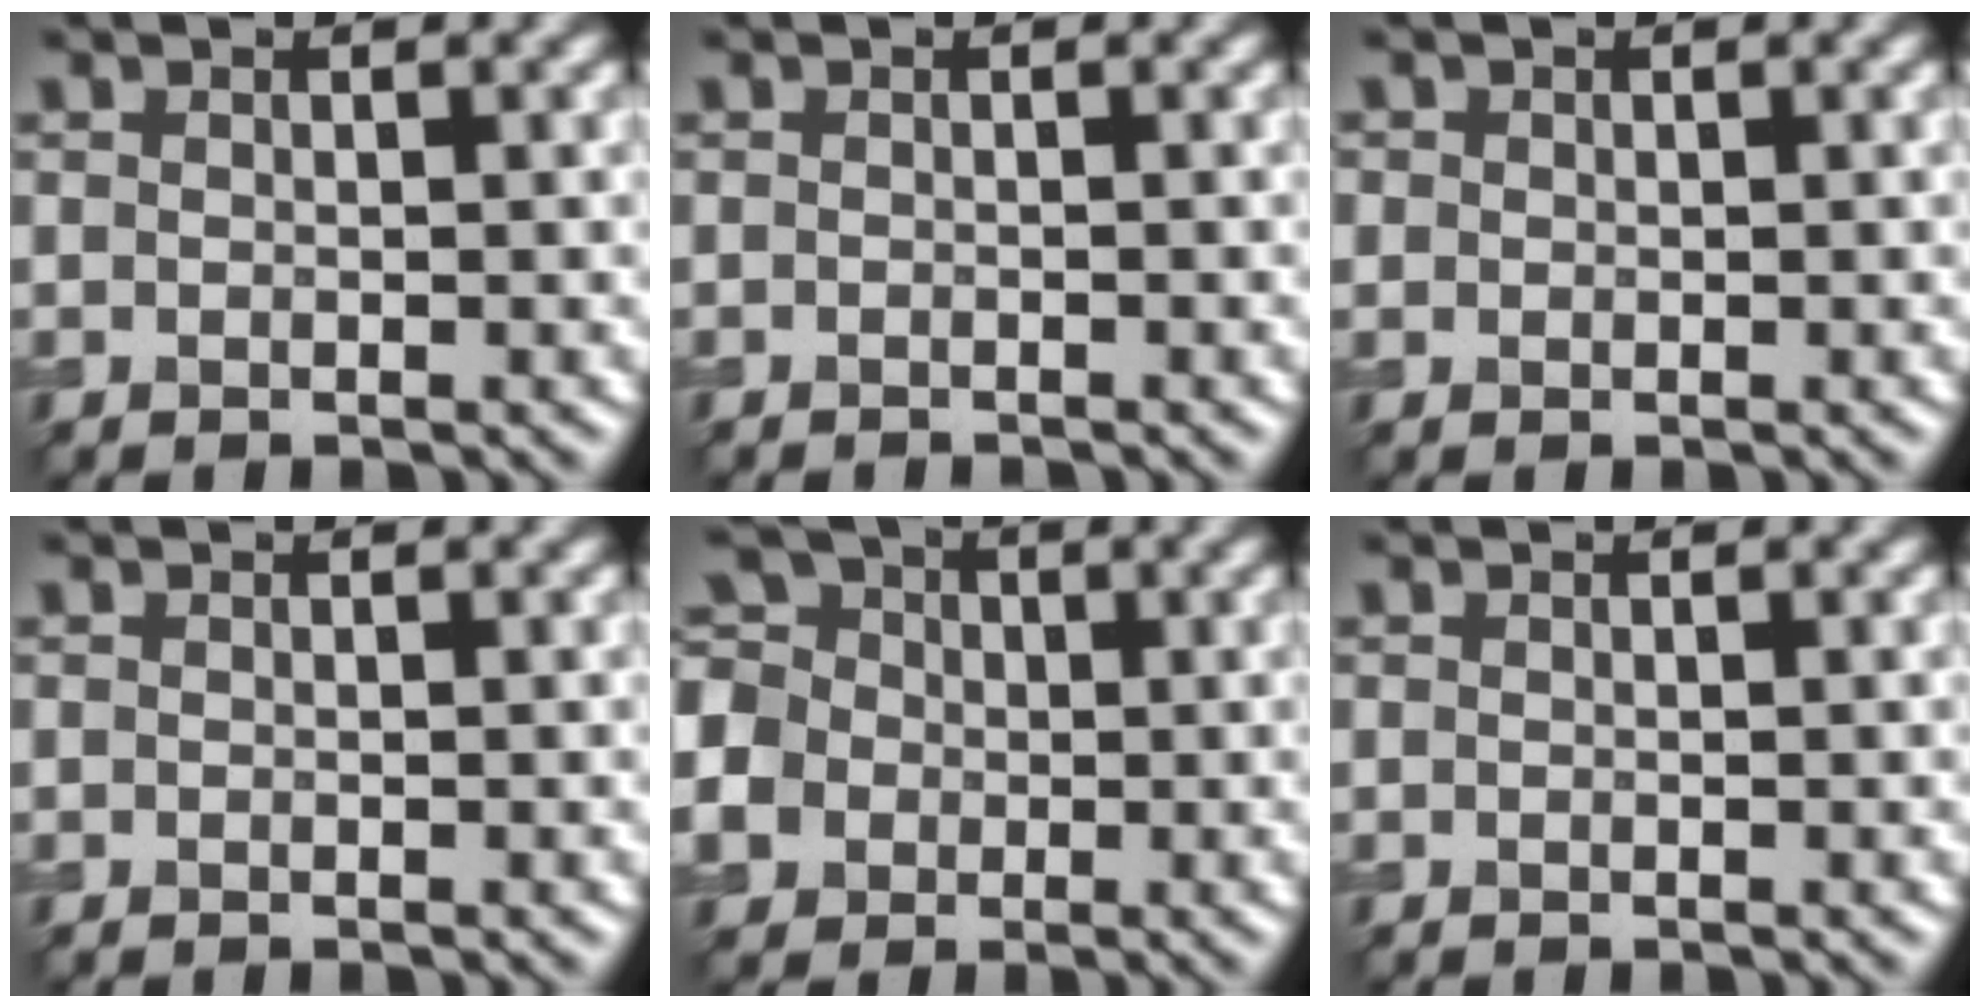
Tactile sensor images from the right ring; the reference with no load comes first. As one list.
[{"total": 0.7, "force": [-0.6, 0.1, 0.2], "torque": [0.001, -0.003, -0.010]}, {"total": 0.8, "force": [0.2, 0.8, 0.1], "torque": [0.003, -0.001, 0.003]}, {"total": 0.0}, {"total": 10.5, "force": [-2.9, 9.4, 3.7], "torque": [-0.103, -0.002, -0.081]}, {"total": 0.0}]